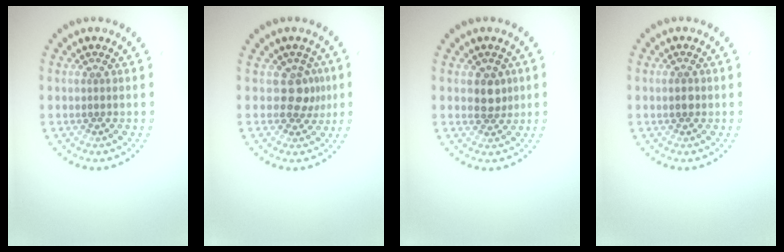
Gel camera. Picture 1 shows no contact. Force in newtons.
{"total": 2.2, "press": 1.7, "slide": 1.4}
{"total": 2.0, "press": 1.8, "slide": 0.8}
{"total": 1.2, "press": 1.2, "slide": 0.0}